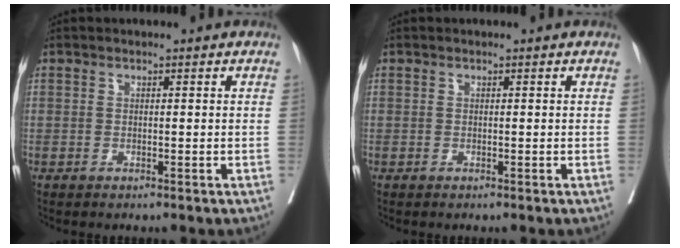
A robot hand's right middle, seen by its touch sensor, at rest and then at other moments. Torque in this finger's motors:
{"motor_torque": [0.00, 0.00, 0.00, 0.00]}